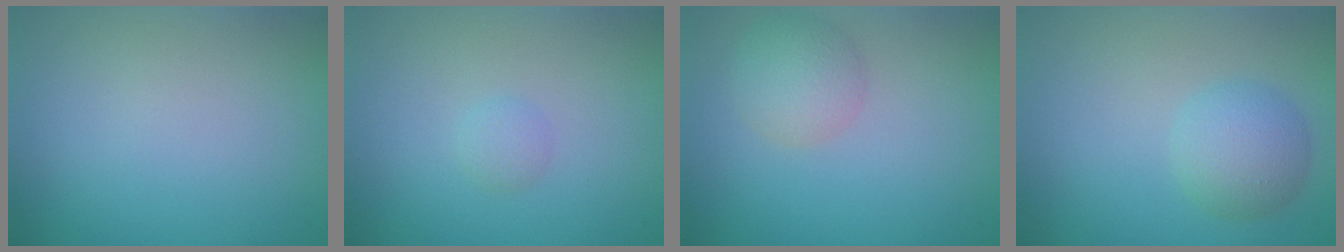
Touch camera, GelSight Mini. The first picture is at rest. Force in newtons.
{"total": 0.8, "press": 0.8, "slide": 0.1}
{"total": 2.9, "press": 2.9, "slide": 0.2}
{"total": 3.3, "press": 3.3, "slide": 0.1}